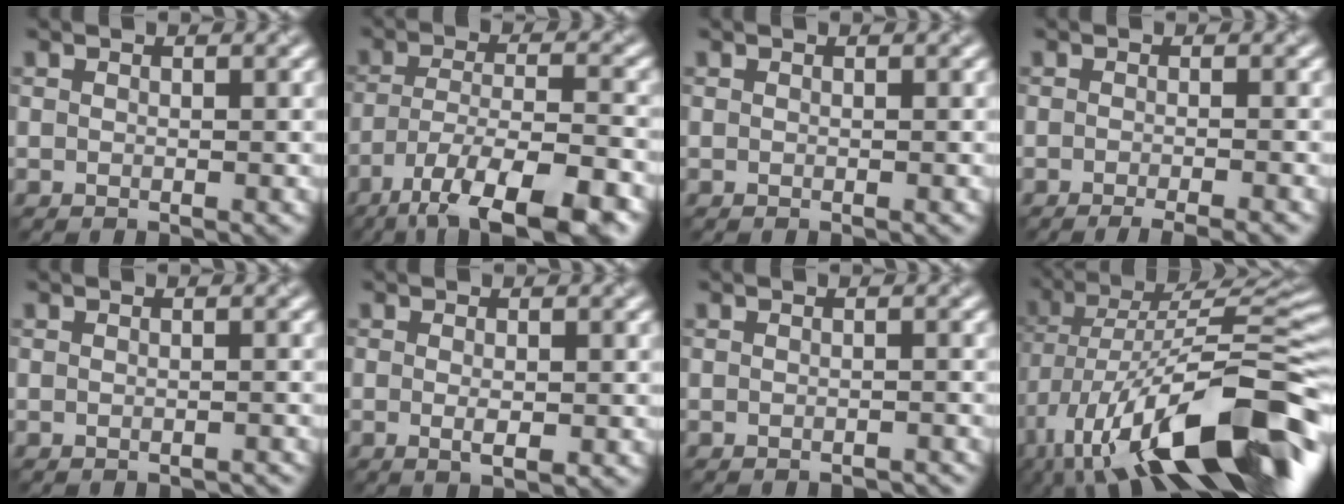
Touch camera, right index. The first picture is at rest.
{"total": 11.7, "force": [-7.6, 3.2, 8.3], "torque": [-0.145, -0.008, -0.121]}
{"total": 0.0}
{"total": 3.3, "force": [-2.2, 0.7, 2.3], "torque": [-0.023, 0.004, -0.034]}
{"total": 0.9, "force": [-0.9, 0.1, 0.2], "torque": [-0.001, -0.001, -0.012]}
{"total": 1.5, "force": [-0.2, 0.4, 1.5], "torque": [-0.026, -0.006, -0.004]}
{"total": 1.3, "force": [-1.3, 0.2, 0.3], "torque": [0.002, 0.001, -0.017]}
{"total": 17.5, "force": [-6.8, 6.2, 14.8], "torque": [-0.236, 0.019, -0.128]}